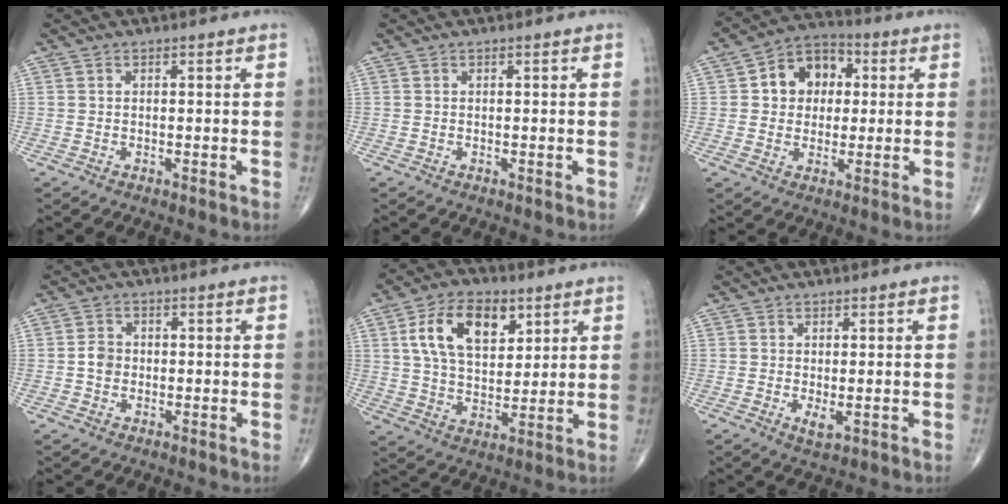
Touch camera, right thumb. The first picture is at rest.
{"total": 0.0}
{"total": 10.4, "force": [2.0, 8.3, 6.0], "torque": [-0.053, 0.015, 0.021]}
{"total": 2.8, "force": [-0.3, 2.4, 1.4], "torque": [-0.017, 0.007, -0.010]}
{"total": 14.5, "force": [5.6, 8.5, 10.2], "torque": [-0.157, -0.014, 0.104]}
{"total": 1.9, "force": [-0.3, 0.8, 1.7], "torque": [-0.029, -0.006, 0.001]}